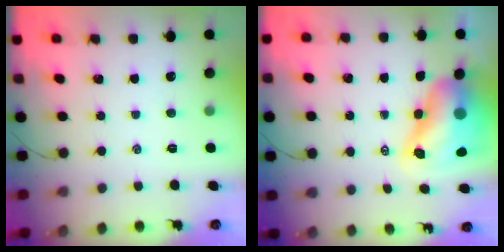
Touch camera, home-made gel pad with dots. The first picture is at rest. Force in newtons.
{"total": 12.0, "press": 11.5, "slide": 3.6}